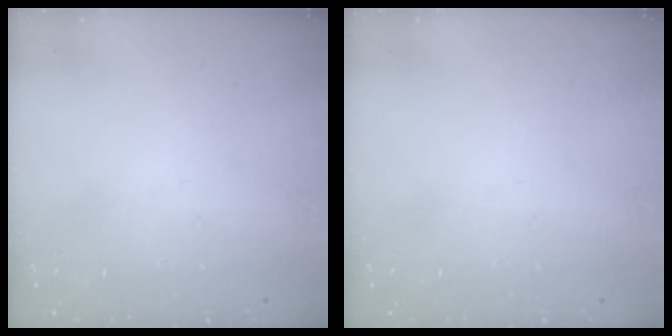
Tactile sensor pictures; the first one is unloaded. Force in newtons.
{"total": 0.0}